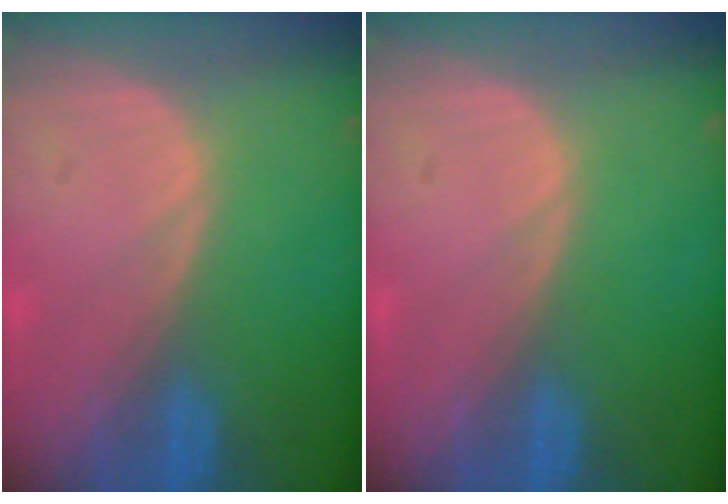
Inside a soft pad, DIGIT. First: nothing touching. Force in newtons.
{"total": 0.0}